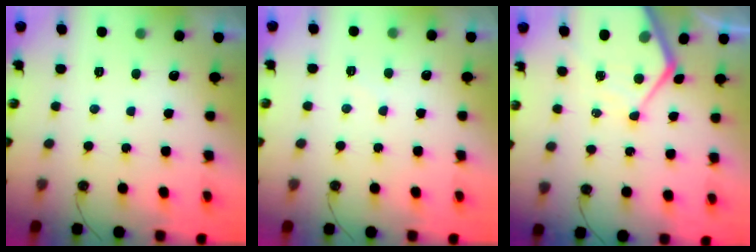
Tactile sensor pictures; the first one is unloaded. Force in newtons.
{"total": 5.8, "press": 5.8, "slide": 0.7}
{"total": 11.5, "press": 11.5, "slide": 1.1}